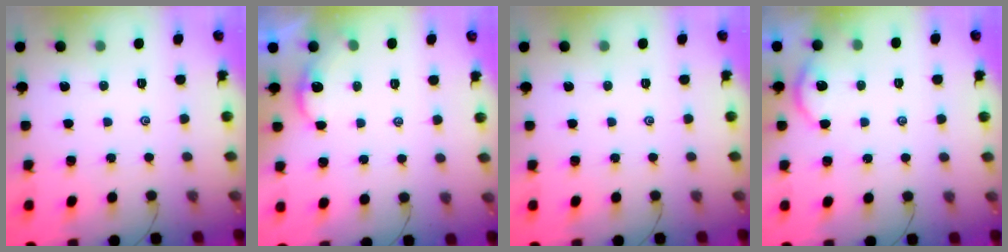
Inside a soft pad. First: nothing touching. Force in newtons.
{"total": 1.6, "press": 1.5, "slide": 0.2}
{"total": 0.0}
{"total": 4.4, "press": 4.4, "slide": 0.5}